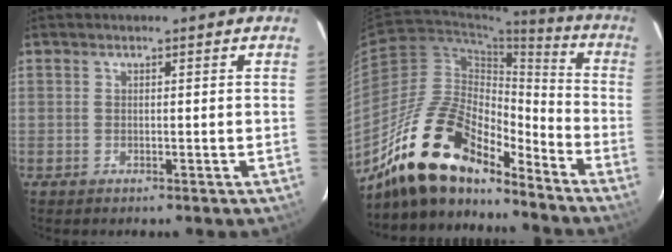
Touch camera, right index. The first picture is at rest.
{"total": 19.8, "force": [-15.9, 7.0, 9.5], "torque": [-0.173, 0.010, -0.285]}